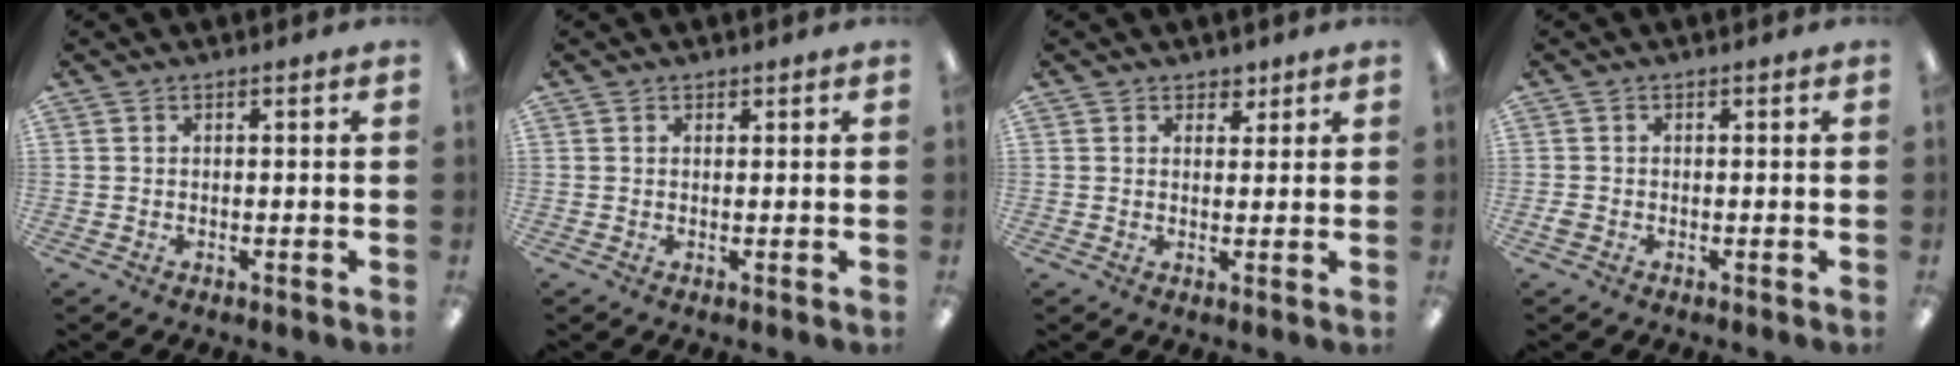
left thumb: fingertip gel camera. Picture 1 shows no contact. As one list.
[{"total": 0.7, "force": [0.6, 0.4, 0.0], "torque": [0.008, -0.003, 0.010]}, {"total": 2.7, "force": [1.8, 1.9, 0.5], "torque": [0.003, -0.006, 0.031]}, {"total": 1.2, "force": [-0.5, 0.9, 0.5], "torque": [-0.008, 0.002, -0.009]}]